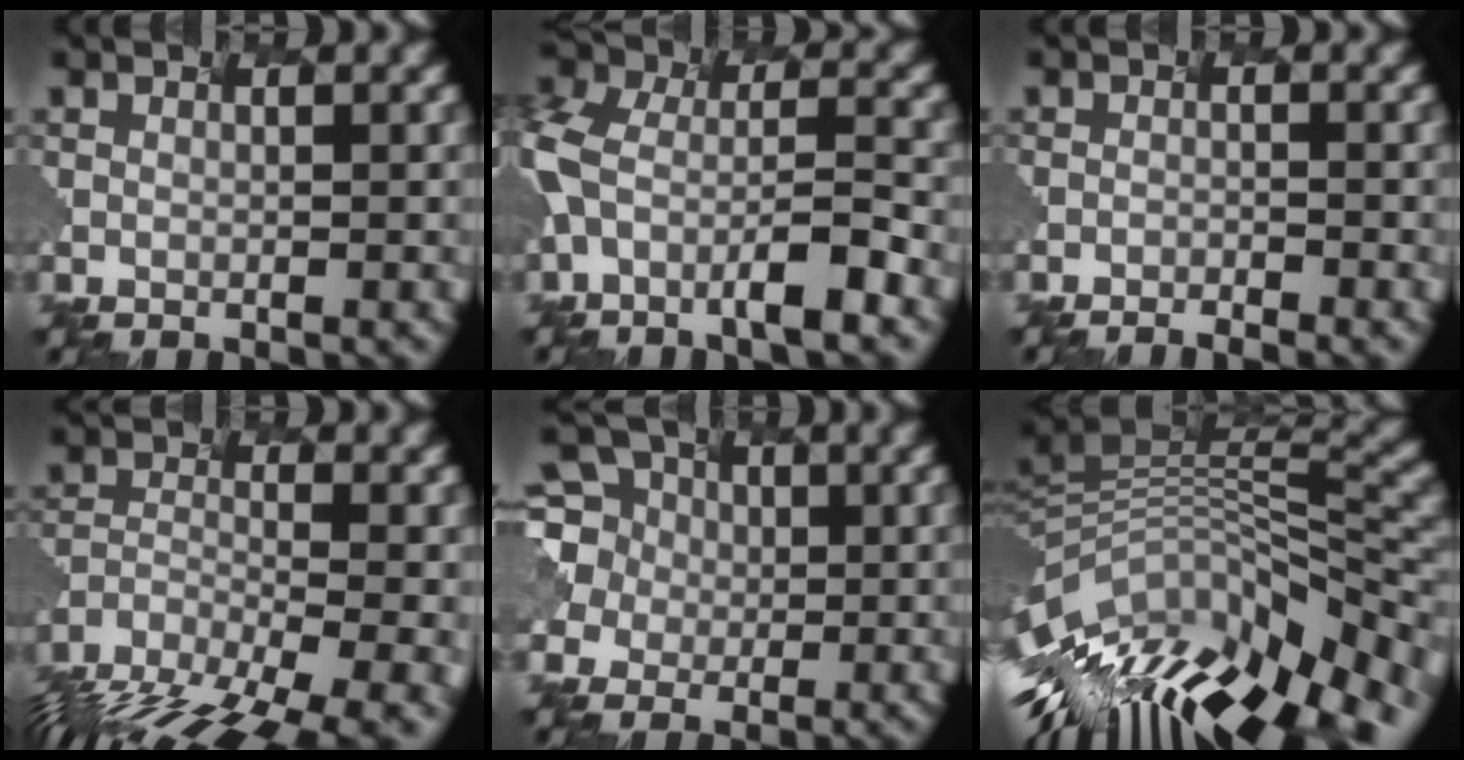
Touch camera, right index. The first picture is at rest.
{"total": 6.2, "force": [-3.8, 1.8, 4.6], "torque": [-0.136, -0.010, -0.060]}
{"total": 3.1, "force": [-3.0, -0.6, 0.2], "torque": [-0.013, 0.008, -0.029]}
{"total": 13.8, "force": [-11.9, 2.9, 6.3], "torque": [-0.154, -0.035, -0.153]}
{"total": 5.8, "force": [1.6, 5.5, 1.1], "torque": [-0.066, 0.022, 0.019]}
{"total": 12.4, "force": [-6.5, 4.7, 9.5], "torque": [-0.222, 0.001, -0.089]}